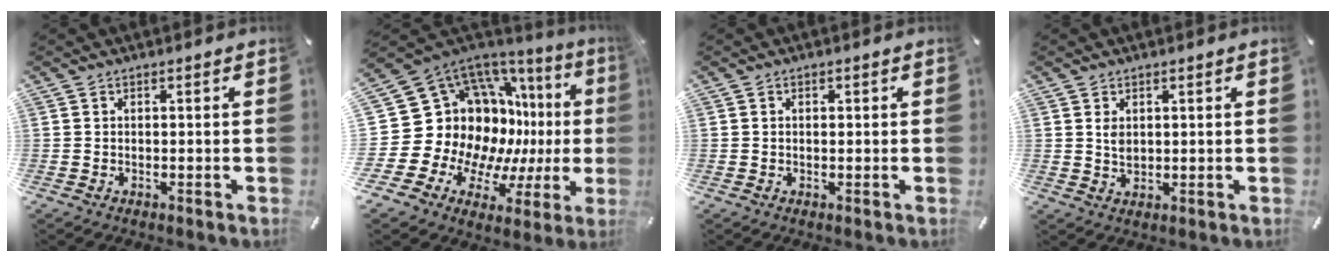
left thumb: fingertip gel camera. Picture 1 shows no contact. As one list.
[{"total": 18.5, "force": [3.2, 15.3, 9.9], "torque": [-0.132, -0.103, 0.112]}, {"total": 0.8, "force": [0.1, 0.6, 0.5], "torque": [-0.012, 0.004, -0.001]}, {"total": 2.7, "force": [1.0, 1.8, 1.7], "torque": [-0.046, 0.000, 0.015]}]